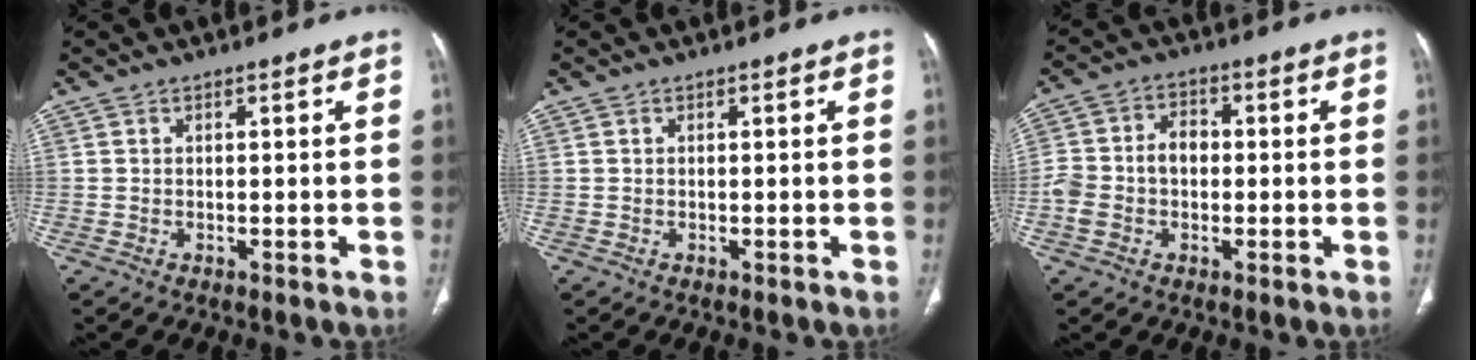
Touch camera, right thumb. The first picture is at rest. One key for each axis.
{"total": 0.0}
{"total": 7.5, "fx": -0.9, "fy": 5.4, "fz": 5.1, "tx": -0.100, "ty": 0.029, "tz": -0.021}